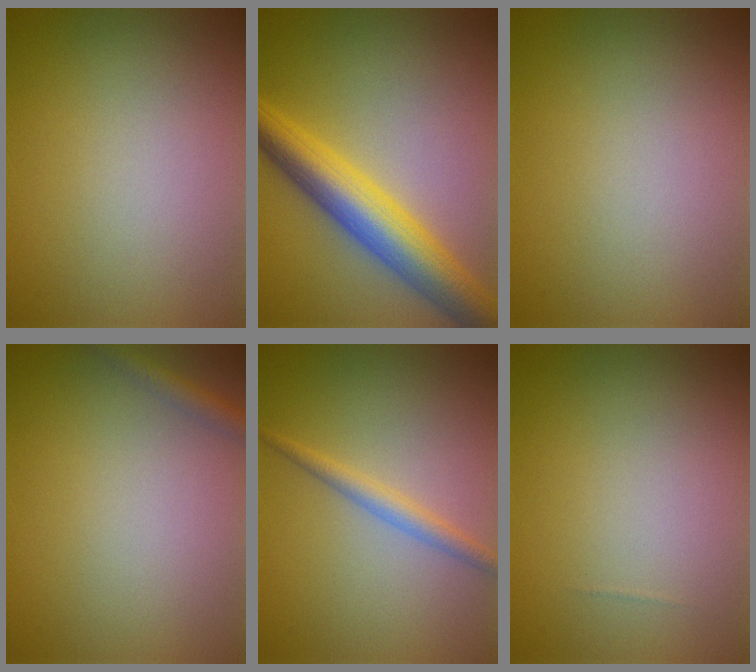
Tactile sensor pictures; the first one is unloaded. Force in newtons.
{"total": 7.4, "press": 7.4, "slide": 0.1}
{"total": 0.0}
{"total": 1.5, "press": 1.5, "slide": 0.1}
{"total": 1.9, "press": 1.9, "slide": 0.1}
{"total": 0.0}